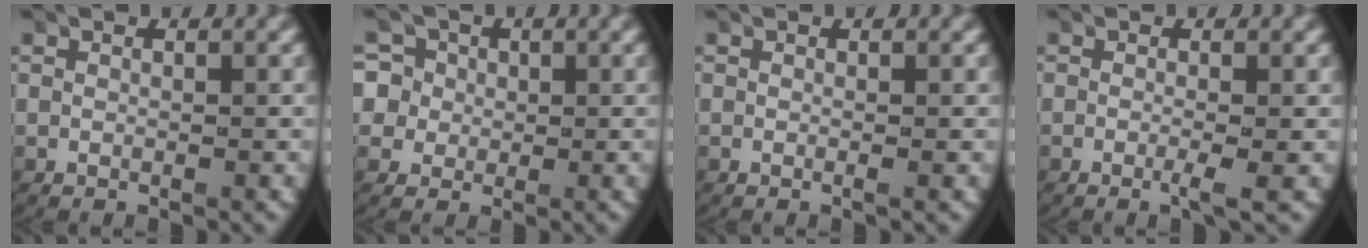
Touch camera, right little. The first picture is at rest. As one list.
[{"total": 6.9, "force": [0.4, 6.5, 2.3], "torque": [-0.072, -0.018, 0.006]}, {"total": 0.0}, {"total": 1.6, "force": [-0.5, 0.0, 1.5], "torque": [-0.023, 0.000, -0.016]}]